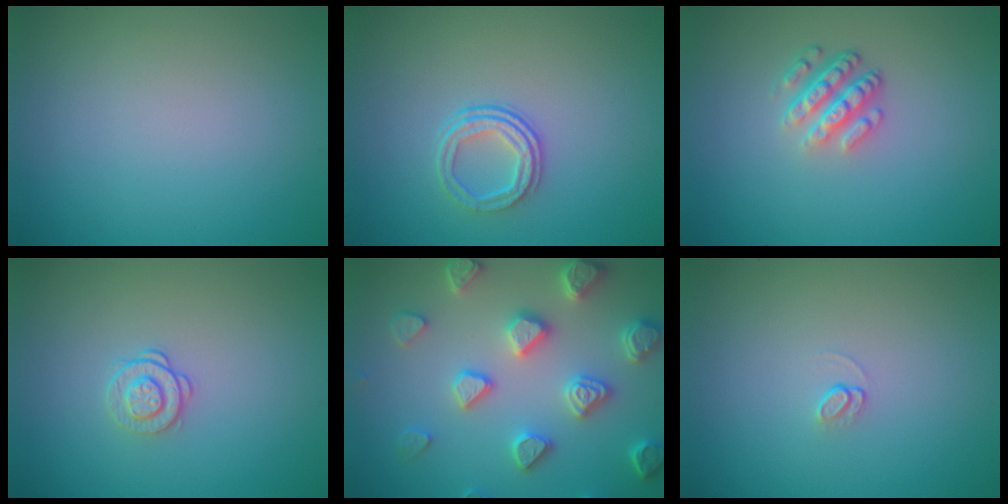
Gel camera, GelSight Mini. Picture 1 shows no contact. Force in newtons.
{"total": 2.4, "press": 1.7, "slide": 1.7}
{"total": 3.6, "press": 2.6, "slide": 2.5}
{"total": 1.6, "press": 1.2, "slide": 1.0}
{"total": 5.0, "press": 4.7, "slide": 1.6}
{"total": 0.8, "press": 0.5, "slide": 0.7}